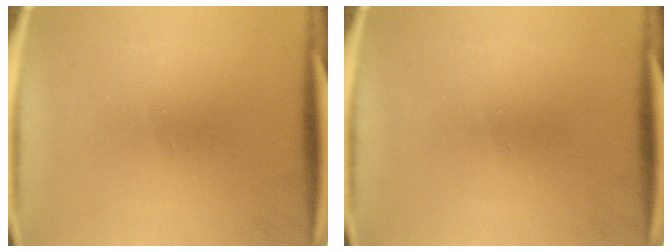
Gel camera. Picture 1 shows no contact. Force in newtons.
{"total": 0.0}